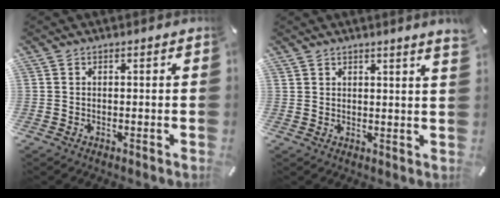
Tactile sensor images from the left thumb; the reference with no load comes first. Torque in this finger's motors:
{"motor_torque": [0.87, -0.13, 0.27, 0.04, 0.02]}